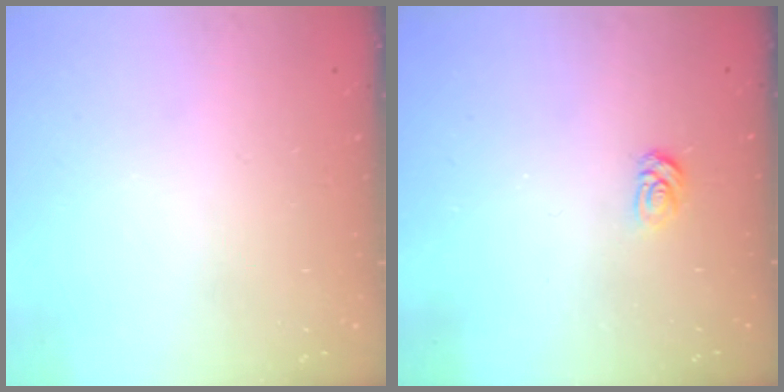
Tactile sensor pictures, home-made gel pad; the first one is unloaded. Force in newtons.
{"total": 3.7, "press": 3.6, "slide": 0.4}